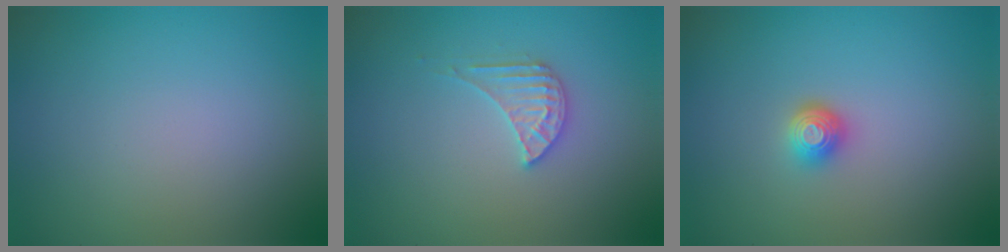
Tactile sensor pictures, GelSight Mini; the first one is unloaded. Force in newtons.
{"total": 2.3, "press": 2.3, "slide": 0.3}
{"total": 1.7, "press": 1.3, "slide": 1.1}